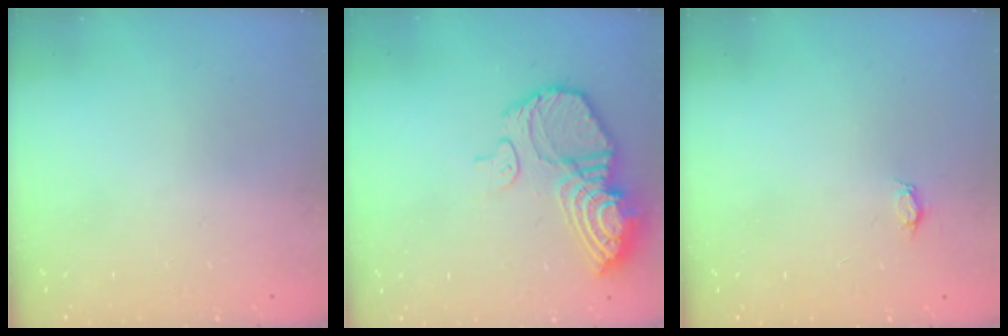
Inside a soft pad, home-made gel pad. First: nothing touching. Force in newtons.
{"total": 15.7, "press": 15.6, "slide": 1.7}
{"total": 2.9, "press": 2.9, "slide": 0.4}